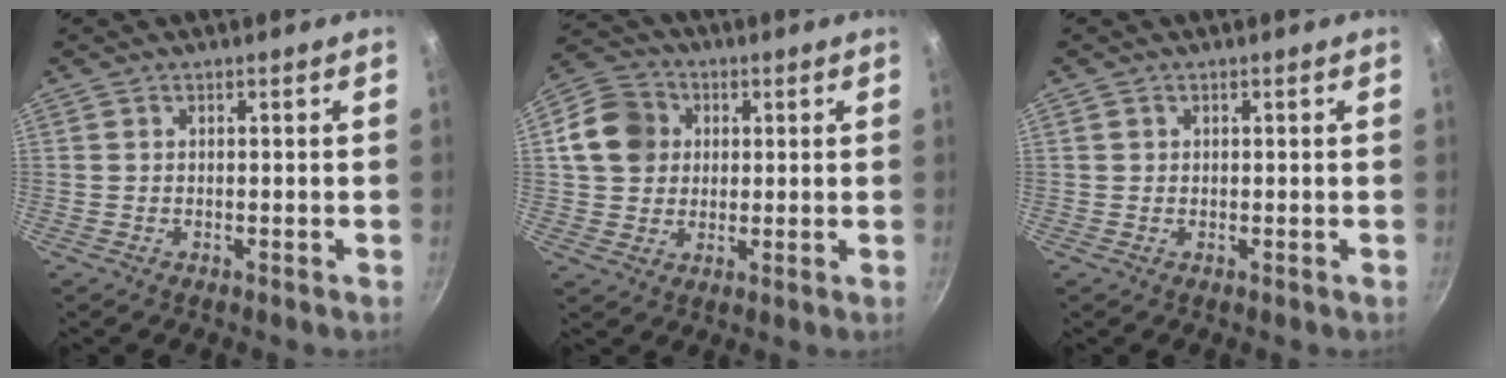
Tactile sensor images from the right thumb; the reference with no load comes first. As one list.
[{"total": 10.2, "force": [1.9, 8.9, 4.6], "torque": [-0.054, 0.012, 0.023]}, {"total": 0.6, "force": [0.1, 0.6, 0.0], "torque": [0.004, 0.004, 0.001]}]